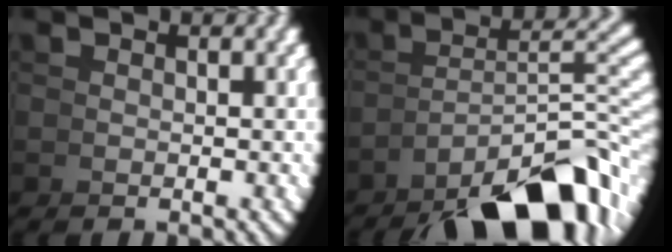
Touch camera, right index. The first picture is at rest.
{"total": 12.7, "force": [-5.4, 5.9, 9.9], "torque": [-0.136, -0.034, -0.063]}